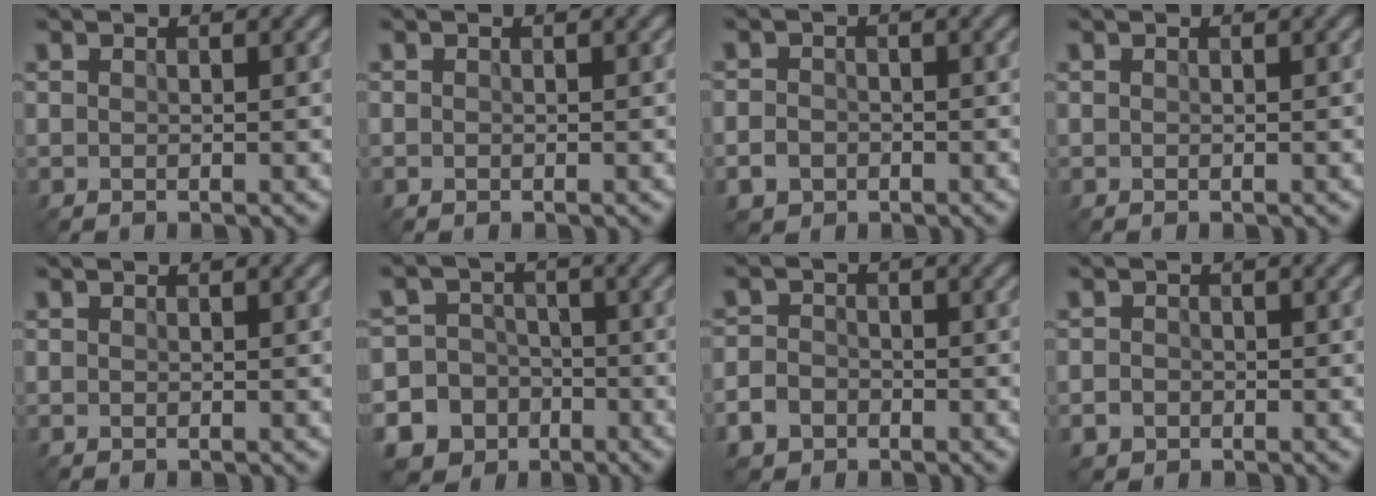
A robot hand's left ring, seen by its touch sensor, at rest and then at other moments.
{"total": 0.0}
{"total": 2.2, "force": [-1.0, 1.8, 0.7], "torque": [-0.007, -0.003, -0.020]}
{"total": 0.0}
{"total": 0.0}
{"total": 10.9, "force": [-5.7, 9.2, 1.3], "torque": [-0.027, -0.036, -0.110]}
{"total": 4.2, "force": [-2.4, 3.2, 1.2], "torque": [-0.009, -0.010, -0.053]}
{"total": 1.5, "force": [-0.7, 1.2, 0.4], "torque": [0.001, -0.004, -0.015]}